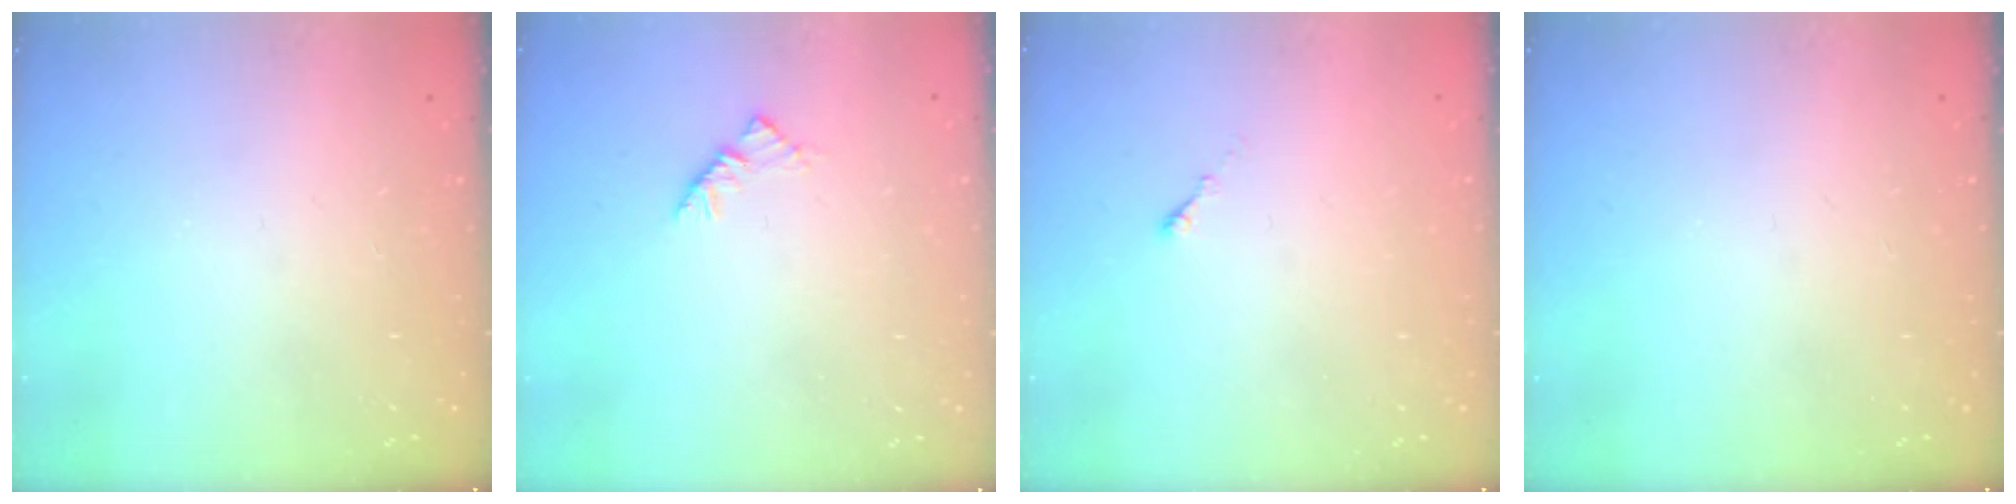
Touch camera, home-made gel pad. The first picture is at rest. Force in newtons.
{"total": 2.9, "press": 2.8, "slide": 0.7}
{"total": 0.0}
{"total": 0.0}